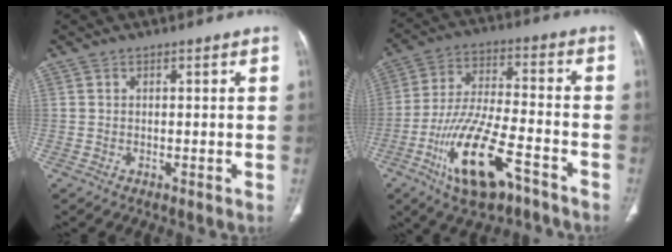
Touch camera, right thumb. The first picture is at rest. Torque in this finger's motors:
{"motor_torque": [0.59, 0.54, 1.57, -1.19, 0.49]}